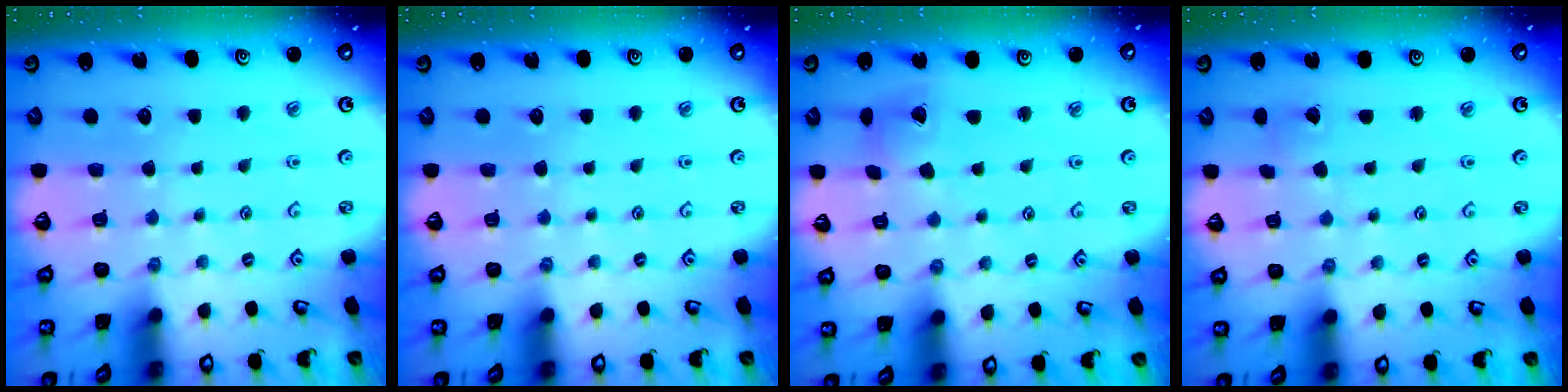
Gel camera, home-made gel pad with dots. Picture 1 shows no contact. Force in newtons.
{"total": 0.0}
{"total": 6.4, "press": 6.4, "slide": 0.8}
{"total": 2.7, "press": 2.7, "slide": 0.3}